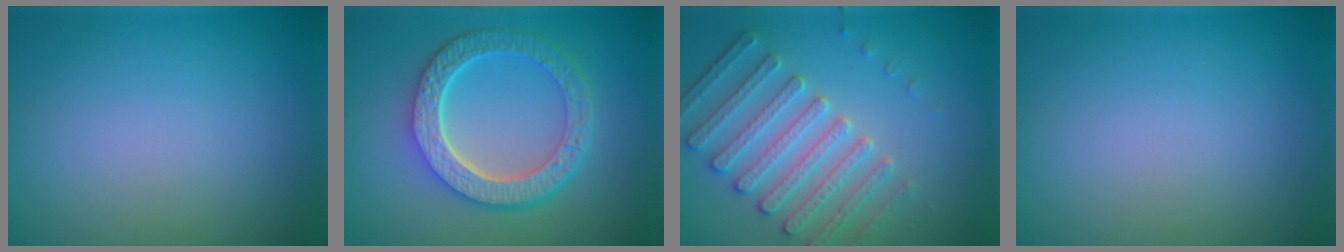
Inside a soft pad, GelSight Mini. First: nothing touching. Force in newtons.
{"total": 6.8, "press": 5.0, "slide": 4.6}
{"total": 4.2, "press": 4.2, "slide": 0.5}
{"total": 0.0}